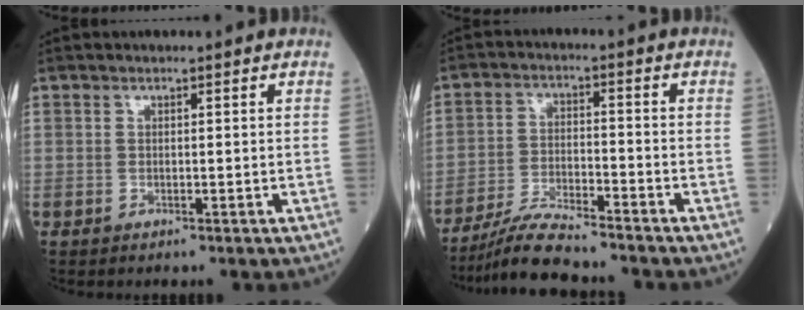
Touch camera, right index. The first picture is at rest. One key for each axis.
{"total": 7.8, "fx": -7.3, "fy": 0.0, "fz": 2.9, "tx": -0.055, "ty": -0.016, "tz": -0.135}